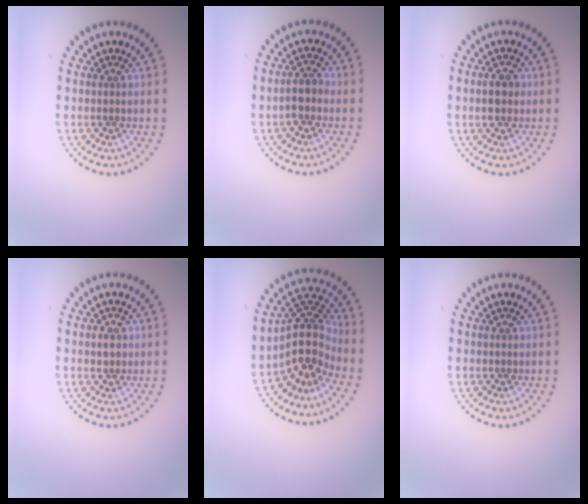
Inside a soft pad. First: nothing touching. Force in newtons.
{"total": 2.0, "press": 1.8, "slide": 0.9}
{"total": 2.7, "press": 2.7, "slide": 0.2}
{"total": 1.0, "press": 1.0, "slide": 0.1}
{"total": 4.9, "press": 3.6, "slide": 3.3}
{"total": 0.0}